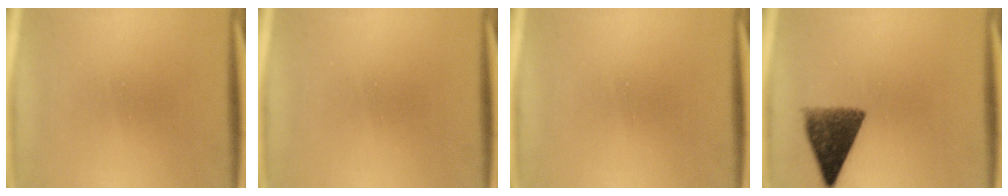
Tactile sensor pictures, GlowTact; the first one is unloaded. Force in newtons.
{"total": 0.0}
{"total": 0.0}
{"total": 8.7}